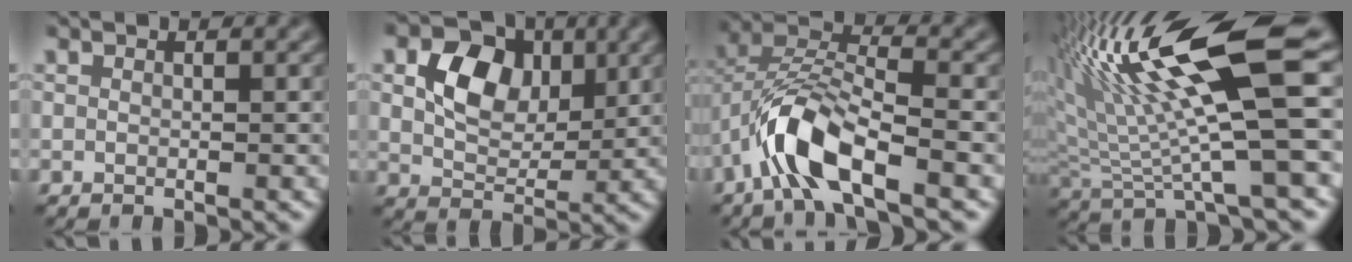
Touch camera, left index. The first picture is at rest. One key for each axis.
{"total": 6.0, "fx": 1.5, "fy": 4.3, "fz": 3.8, "tx": -0.074, "ty": -0.001, "tz": 0.020}
{"total": 7.1, "fx": -3.9, "fy": 2.5, "fz": 5.4, "tx": -0.110, "ty": 0.008, "tz": -0.080}
{"total": 12.4, "fx": 4.4, "fy": 2.5, "fz": 11.3, "tx": -0.192, "ty": 0.006, "tz": 0.081}